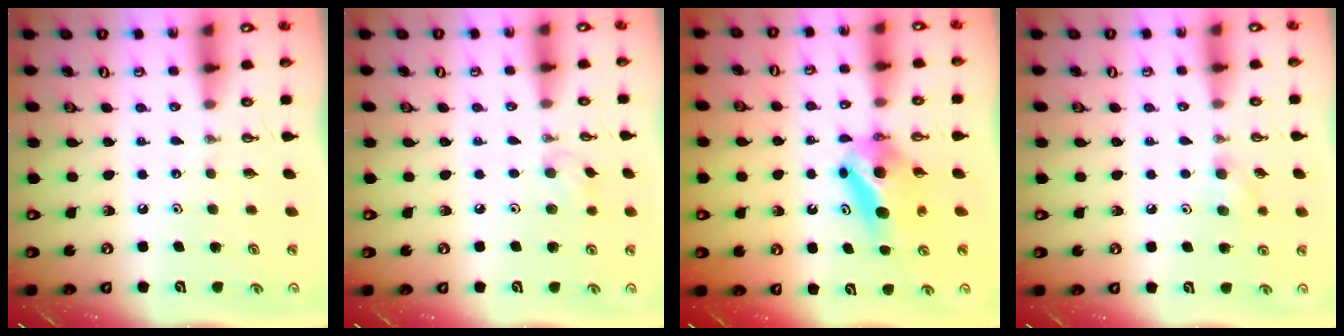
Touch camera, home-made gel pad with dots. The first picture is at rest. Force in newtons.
{"total": 6.0, "press": 5.1, "slide": 3.1}
{"total": 8.5, "press": 5.7, "slide": 6.3}
{"total": 6.3, "press": 6.2, "slide": 1.3}